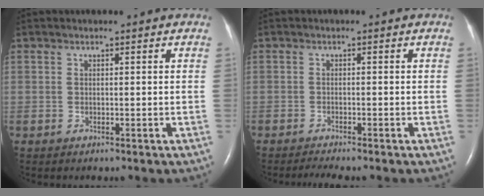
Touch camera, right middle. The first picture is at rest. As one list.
[{"total": 2.2, "force": [-2.0, -0.3, 0.8], "torque": [-0.021, -0.007, -0.033]}]